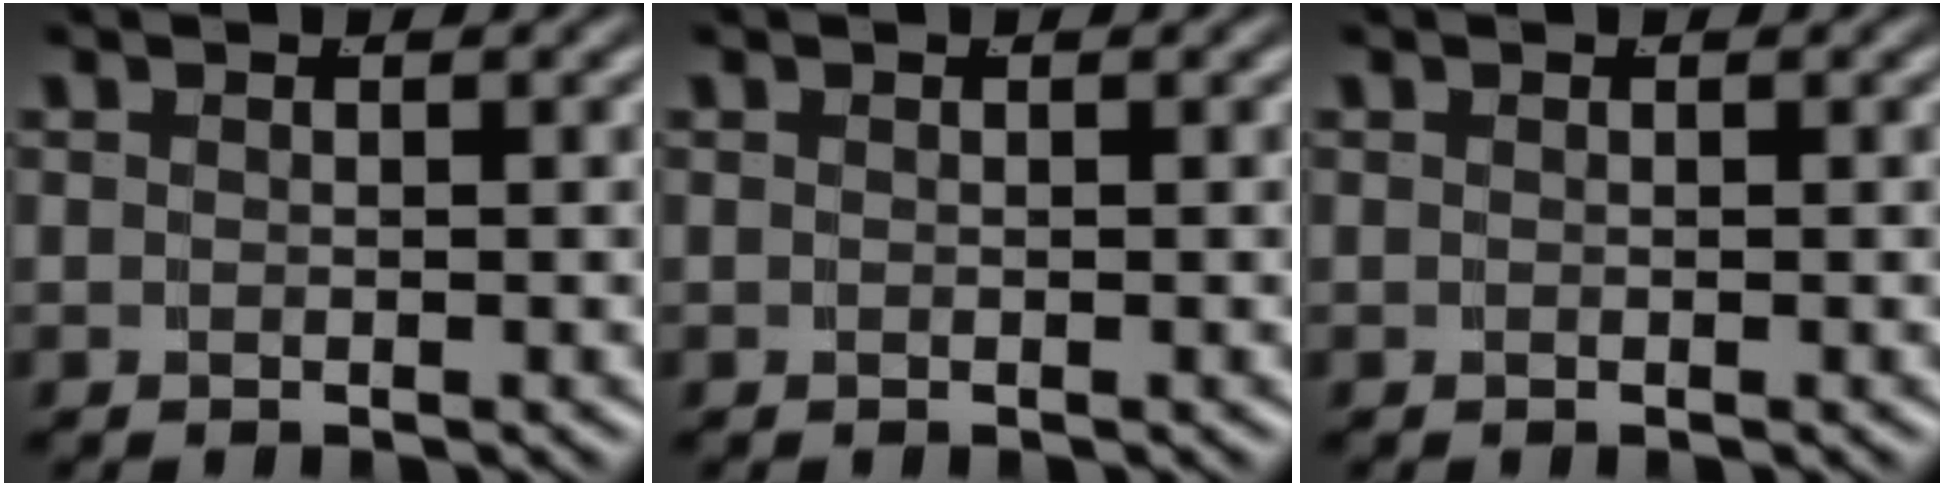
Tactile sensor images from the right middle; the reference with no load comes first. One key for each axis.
{"total": 1.2, "fx": -0.2, "fy": -1.1, "fz": -0.3, "tx": 0.015, "ty": -0.011, "tz": 0.009}
{"total": 0.0}